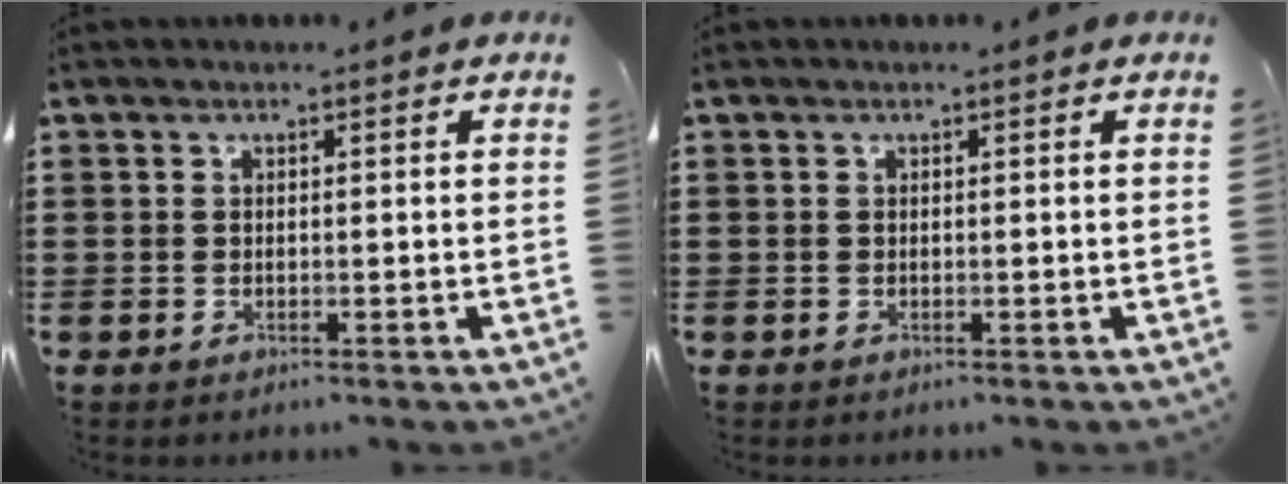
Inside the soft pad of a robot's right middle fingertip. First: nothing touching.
{"total": 0.0}